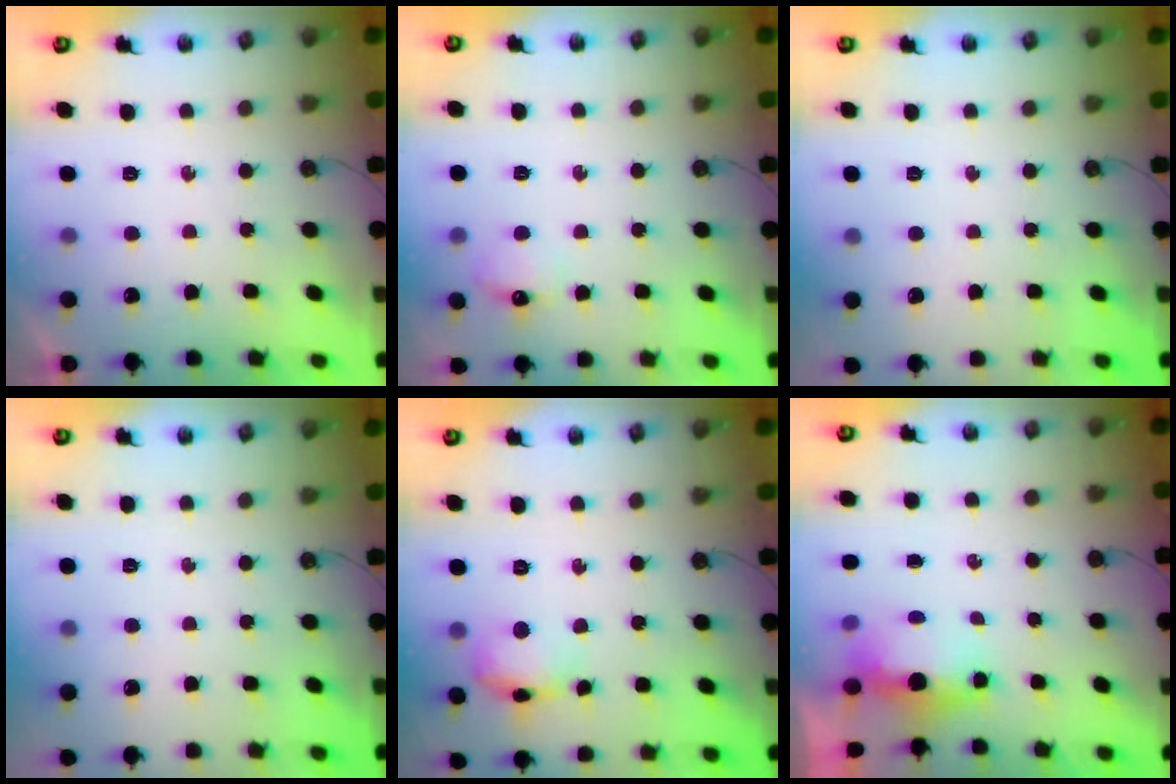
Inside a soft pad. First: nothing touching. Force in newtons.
{"total": 6.2, "press": 6.1, "slide": 0.9}
{"total": 0.0}
{"total": 0.0}
{"total": 11.9, "press": 11.9, "slide": 1.0}
{"total": 14.0, "press": 7.0, "slide": 12.1}